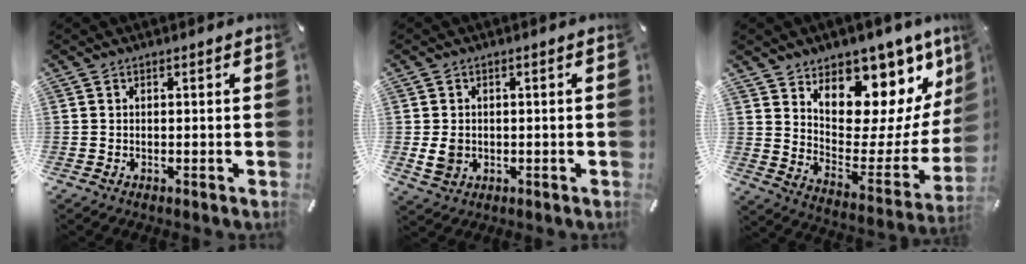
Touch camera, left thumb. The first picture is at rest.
{"total": 3.6, "force": [-0.6, 3.0, 1.9], "torque": [-0.038, -0.003, -0.014]}
{"total": 11.9, "force": [8.8, 7.4, 3.3], "torque": [-0.025, -0.112, 0.145]}